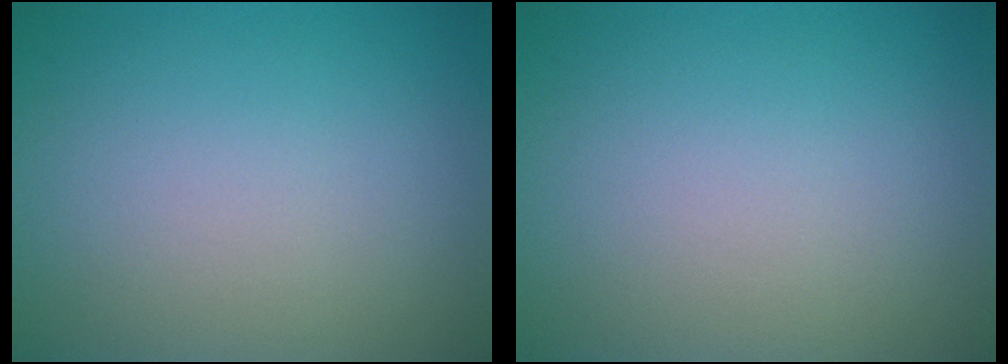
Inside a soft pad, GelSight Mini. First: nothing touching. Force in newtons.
{"total": 0.0}